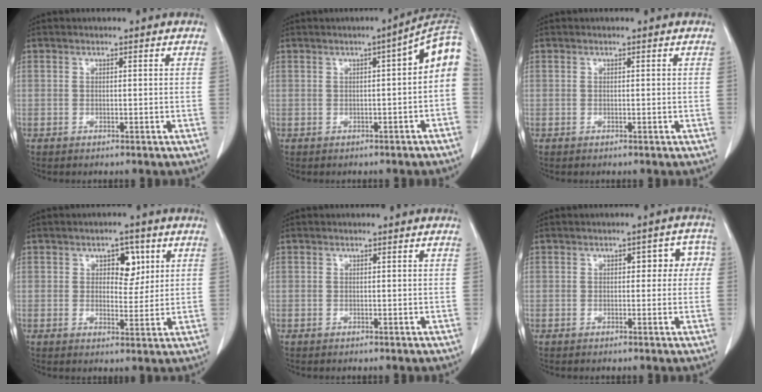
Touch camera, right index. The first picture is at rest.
{"total": 6.7, "force": [0.2, 1.0, 6.6], "torque": [-0.079, 0.023, -0.008]}
{"total": 0.0}
{"total": 4.8, "force": [1.8, 2.7, 3.5], "torque": [-0.042, 0.006, 0.027]}
{"total": 0.0}
{"total": 4.6, "force": [0.7, 2.4, 3.9], "torque": [-0.031, 0.032, 0.004]}